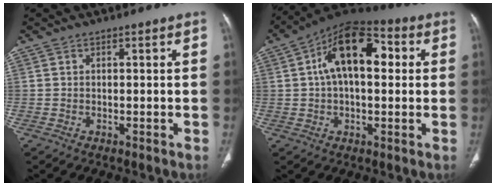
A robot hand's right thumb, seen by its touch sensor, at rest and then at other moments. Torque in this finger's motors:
{"motor_torque": [0.59, 4.42, 1.76, 0.10, 0.16]}